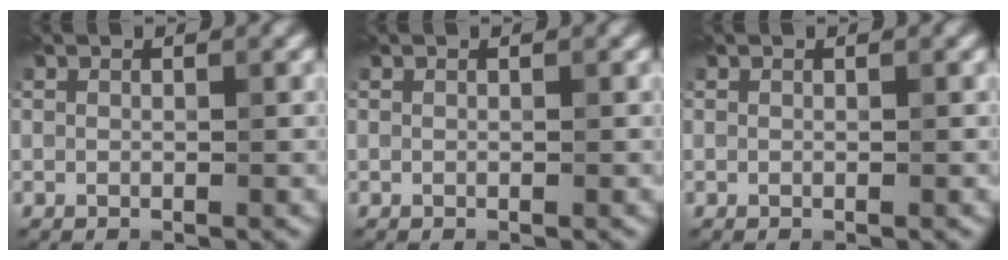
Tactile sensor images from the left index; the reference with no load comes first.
{"total": 0.0}
{"total": 0.0}